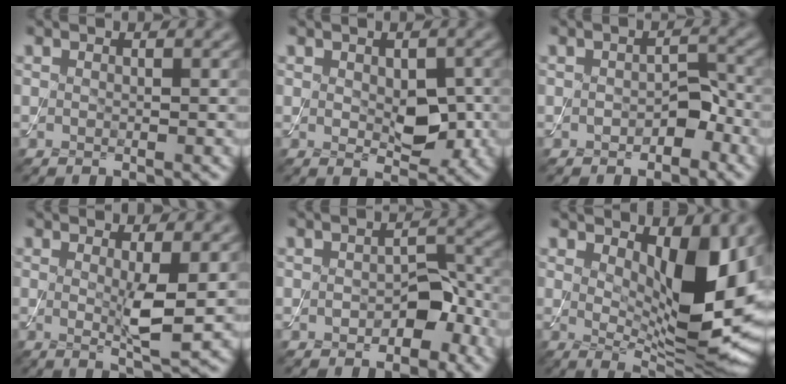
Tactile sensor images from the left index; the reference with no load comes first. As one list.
[{"total": 3.9, "force": [0.0, 2.3, 3.2], "torque": [-0.051, -0.007, 0.006]}, {"total": 2.4, "force": [-1.0, 1.5, 1.6], "torque": [-0.022, 0.003, -0.014]}, {"total": 3.2, "force": [0.3, 0.4, 3.2], "torque": [-0.058, -0.011, 0.008]}, {"total": 3.4, "force": [-1.4, 2.1, 2.3], "torque": [-0.030, 0.003, -0.018]}, {"total": 10.2, "force": [2.0, 4.3, 9.0], "torque": [-0.133, -0.014, 0.039]}]